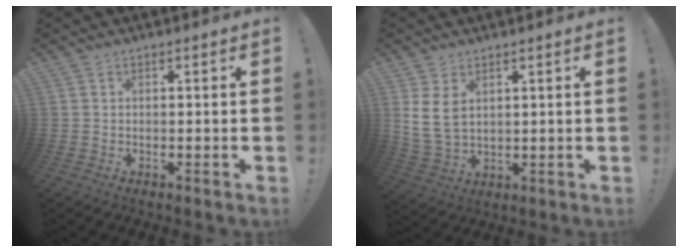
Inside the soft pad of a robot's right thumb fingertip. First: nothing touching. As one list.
[{"total": 7.7, "force": [2.7, 5.0, 5.2], "torque": [-0.095, -0.014, 0.052]}]